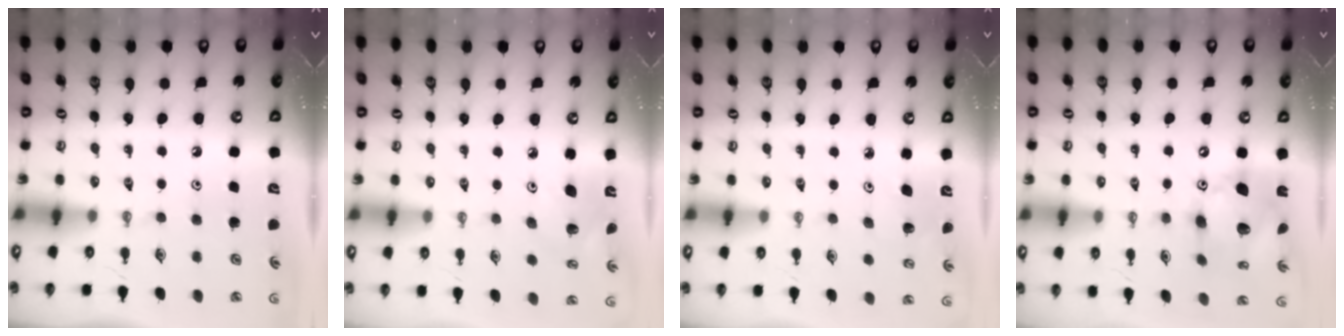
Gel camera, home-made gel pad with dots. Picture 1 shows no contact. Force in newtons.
{"total": 7.2, "press": 7.0, "slide": 1.9}
{"total": 4.9, "press": 4.8, "slide": 0.9}
{"total": 15.1, "press": 15.0, "slide": 1.6}